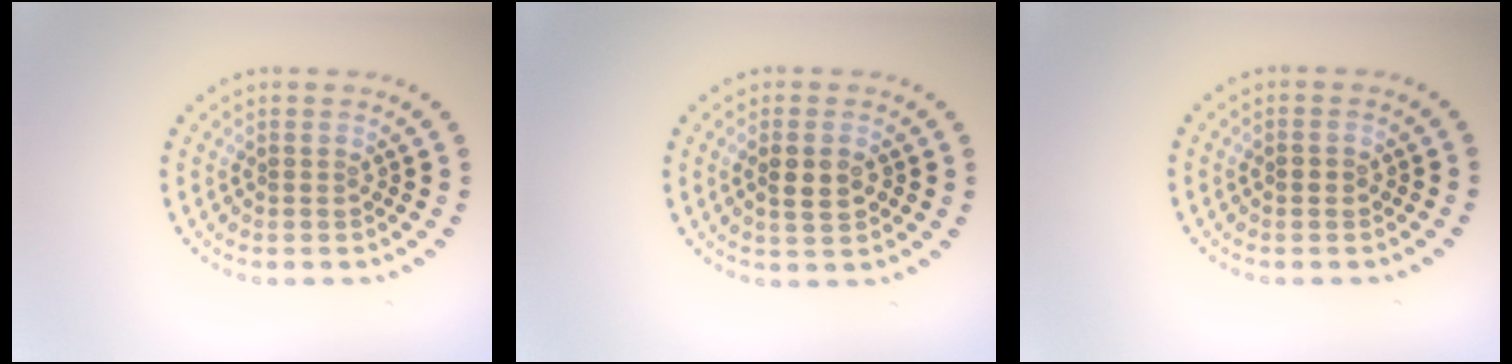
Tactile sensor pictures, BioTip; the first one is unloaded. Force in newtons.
{"total": 2.4, "press": 2.4, "slide": 0.3}
{"total": 1.2, "press": 1.2, "slide": 0.1}